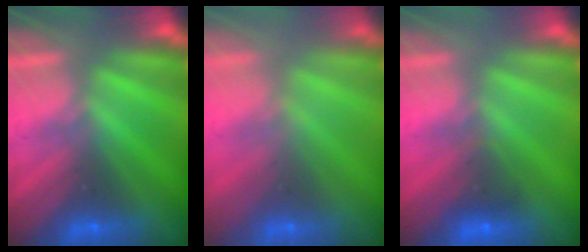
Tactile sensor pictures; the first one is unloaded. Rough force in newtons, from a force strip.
{"total": 2.9}
{"total": 1.8}